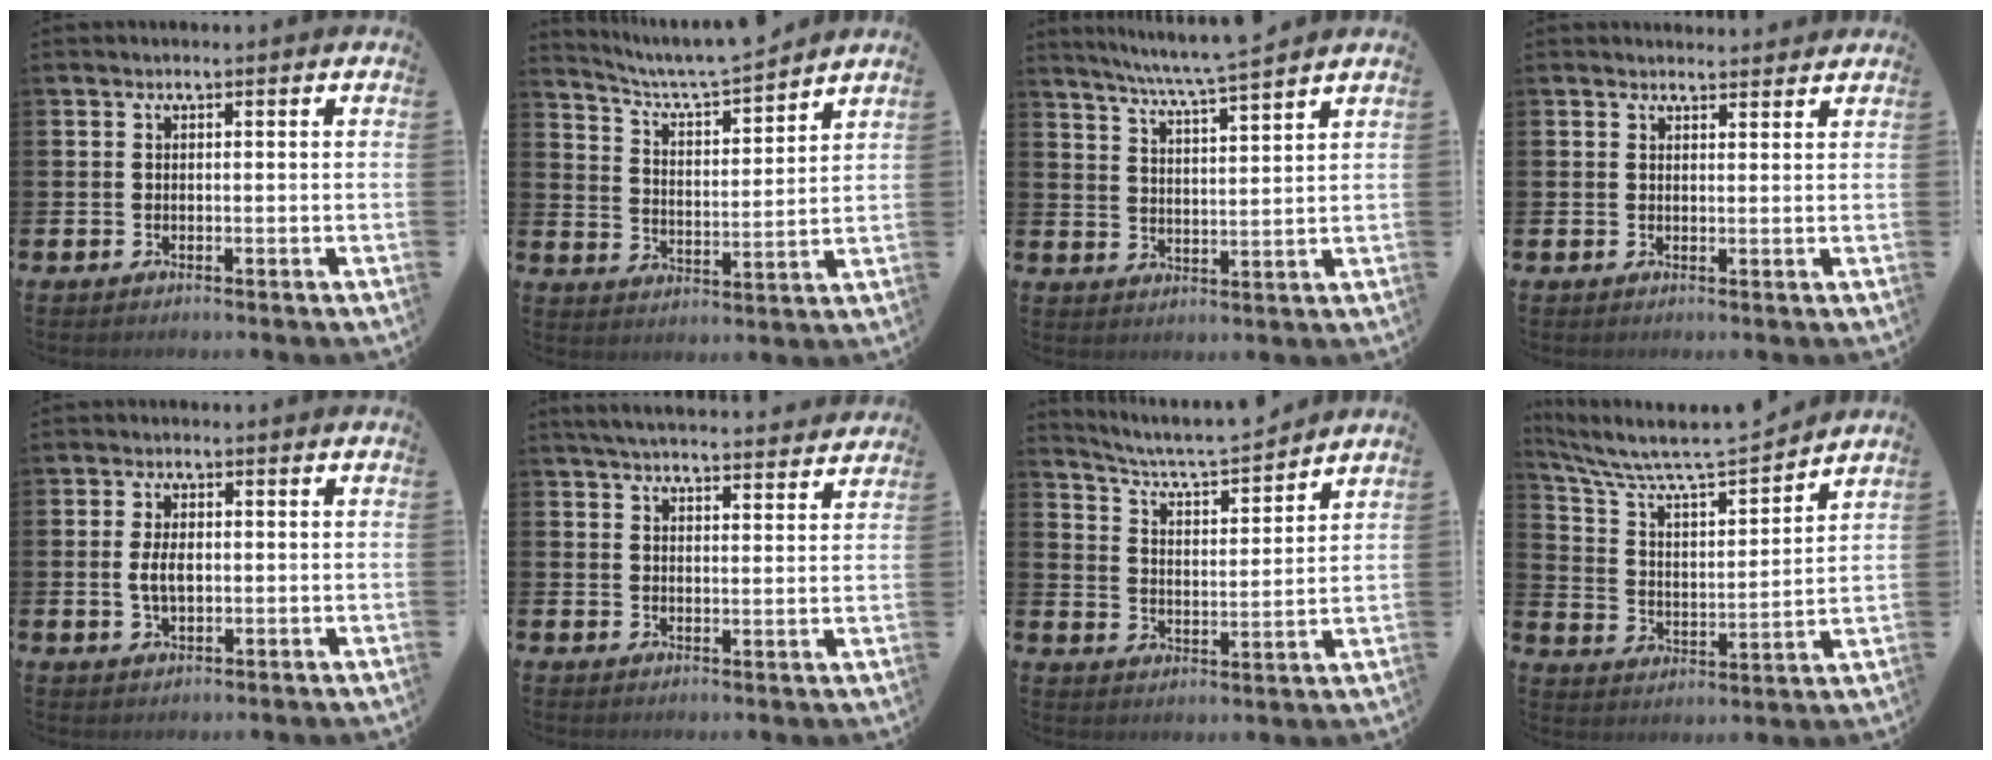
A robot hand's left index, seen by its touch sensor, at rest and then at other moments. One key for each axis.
{"total": 6.6, "fx": 6.3, "fy": 0.3, "fz": 1.7, "tx": -0.060, "ty": -0.049, "tz": 0.108}
{"total": 6.1, "fx": 5.7, "fy": -0.9, "fz": 1.9, "tx": -0.056, "ty": -0.036, "tz": 0.099}
{"total": 2.0, "fx": 2.0, "fy": 0.3, "fz": -0.1, "tx": 0.011, "ty": -0.013, "tz": 0.033}
{"total": 3.6, "fx": 0.0, "fy": 1.9, "fz": 3.0, "tx": -0.053, "ty": 0.000, "tz": -0.006}
{"total": 5.0, "fx": 4.9, "fy": 0.2, "fz": 0.7, "tx": -0.027, "ty": -0.028, "tz": 0.089}
{"total": 6.4, "fx": 6.1, "fy": 0.4, "fz": 1.6, "tx": -0.058, "ty": -0.047, "tz": 0.104}
{"total": 8.4, "fx": 7.9, "fy": 1.2, "fz": 2.6, "tx": -0.089, "ty": -0.062, "tz": 0.130}